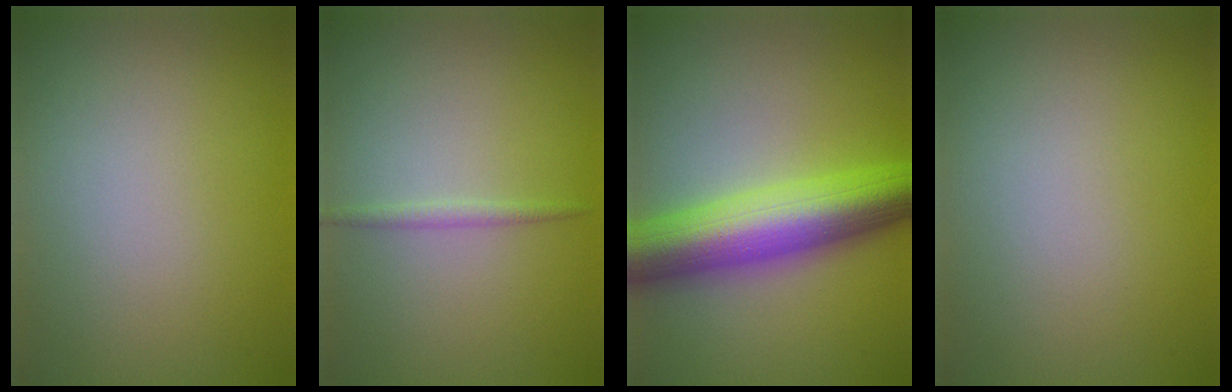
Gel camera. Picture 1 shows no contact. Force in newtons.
{"total": 0.9, "press": 0.9, "slide": 0.0}
{"total": 9.5, "press": 9.5, "slide": 0.1}
{"total": 0.0}